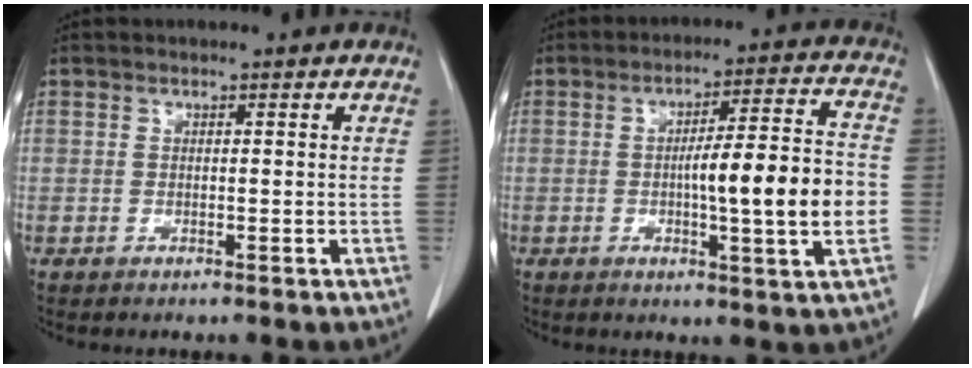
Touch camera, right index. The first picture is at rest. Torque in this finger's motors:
{"motor_torque": [1.66, -0.34, 0.45, 0.18]}